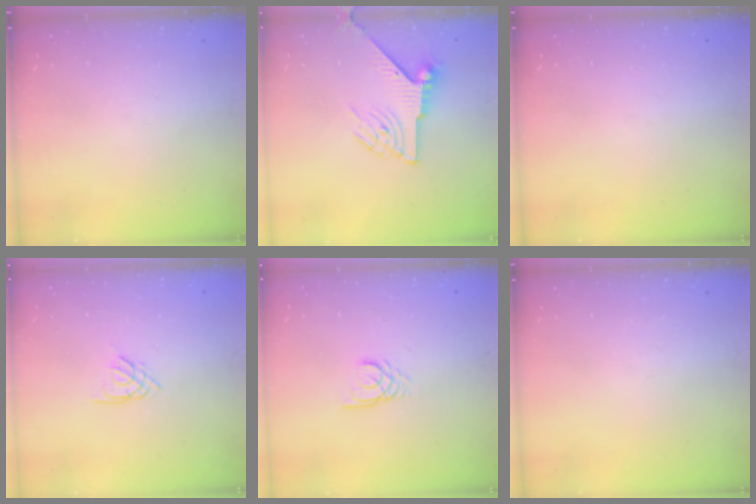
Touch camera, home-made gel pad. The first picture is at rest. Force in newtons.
{"total": 7.4, "press": 7.4, "slide": 0.1}
{"total": 0.0}
{"total": 2.5, "press": 2.4, "slide": 0.5}
{"total": 3.0, "press": 3.0, "slide": 0.3}
{"total": 0.0}